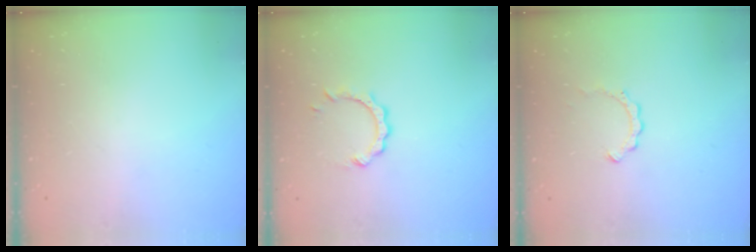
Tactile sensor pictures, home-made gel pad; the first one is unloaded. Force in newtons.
{"total": 5.4, "press": 5.4, "slide": 0.1}
{"total": 2.7, "press": 2.6, "slide": 0.3}